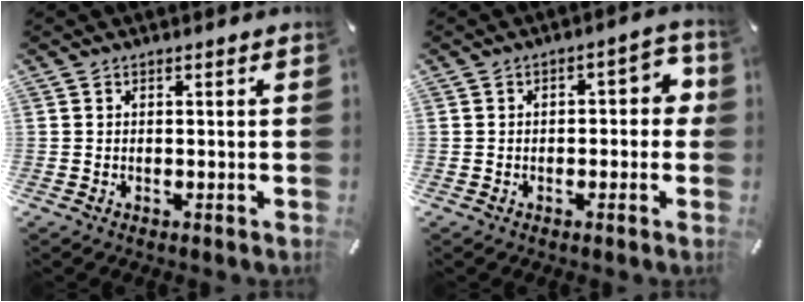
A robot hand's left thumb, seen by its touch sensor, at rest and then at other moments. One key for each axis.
{"total": 5.1, "fx": -0.5, "fy": 2.8, "fz": 4.2, "tx": -0.055, "ty": 0.008, "tz": -0.016}